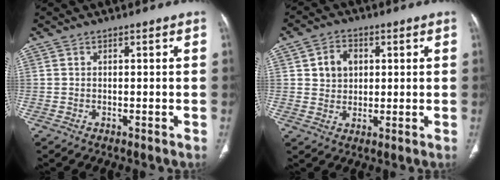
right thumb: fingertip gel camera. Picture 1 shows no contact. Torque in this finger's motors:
{"motor_torque": [-0.53, 0.57, -0.28, 0.12, 0.13]}